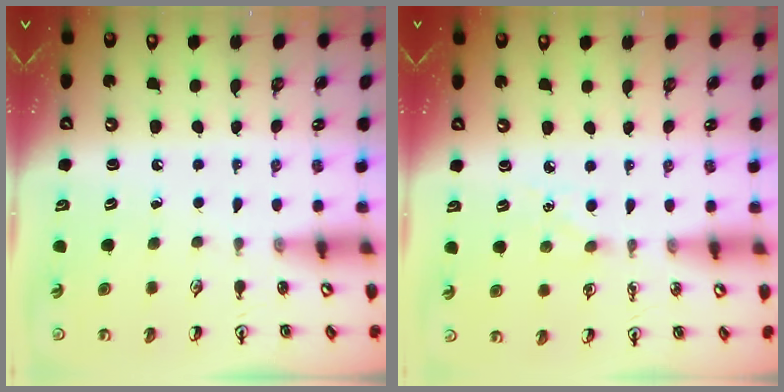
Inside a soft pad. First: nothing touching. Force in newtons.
{"total": 5.0, "press": 4.9, "slide": 0.8}